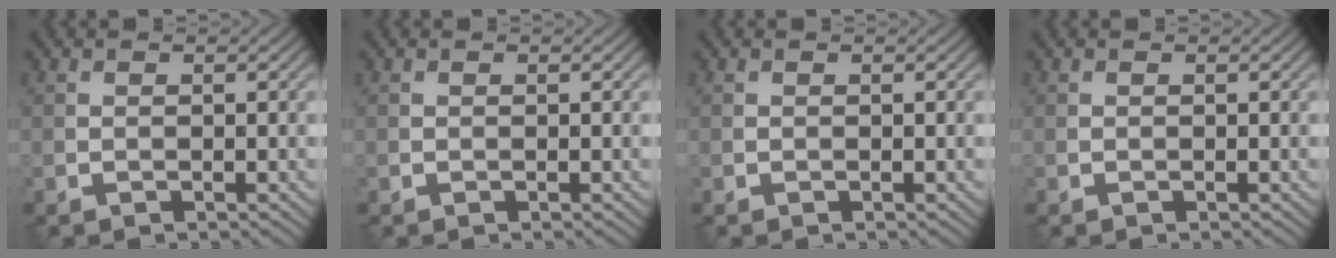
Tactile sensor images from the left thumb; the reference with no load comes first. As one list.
[{"total": 0.0}, {"total": 0.0}, {"total": 0.0}]